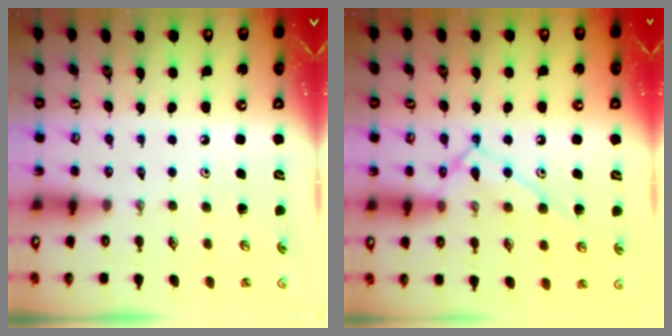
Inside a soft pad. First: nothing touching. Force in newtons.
{"total": 12.5, "press": 12.5, "slide": 0.9}